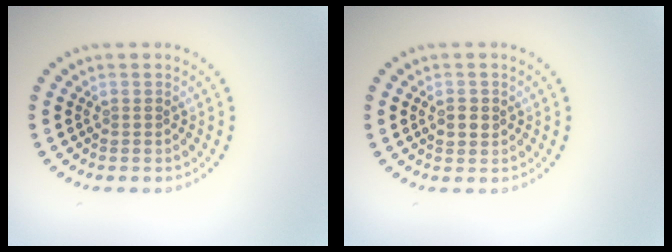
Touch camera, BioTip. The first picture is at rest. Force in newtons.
{"total": 1.6, "press": 1.5, "slide": 0.4}